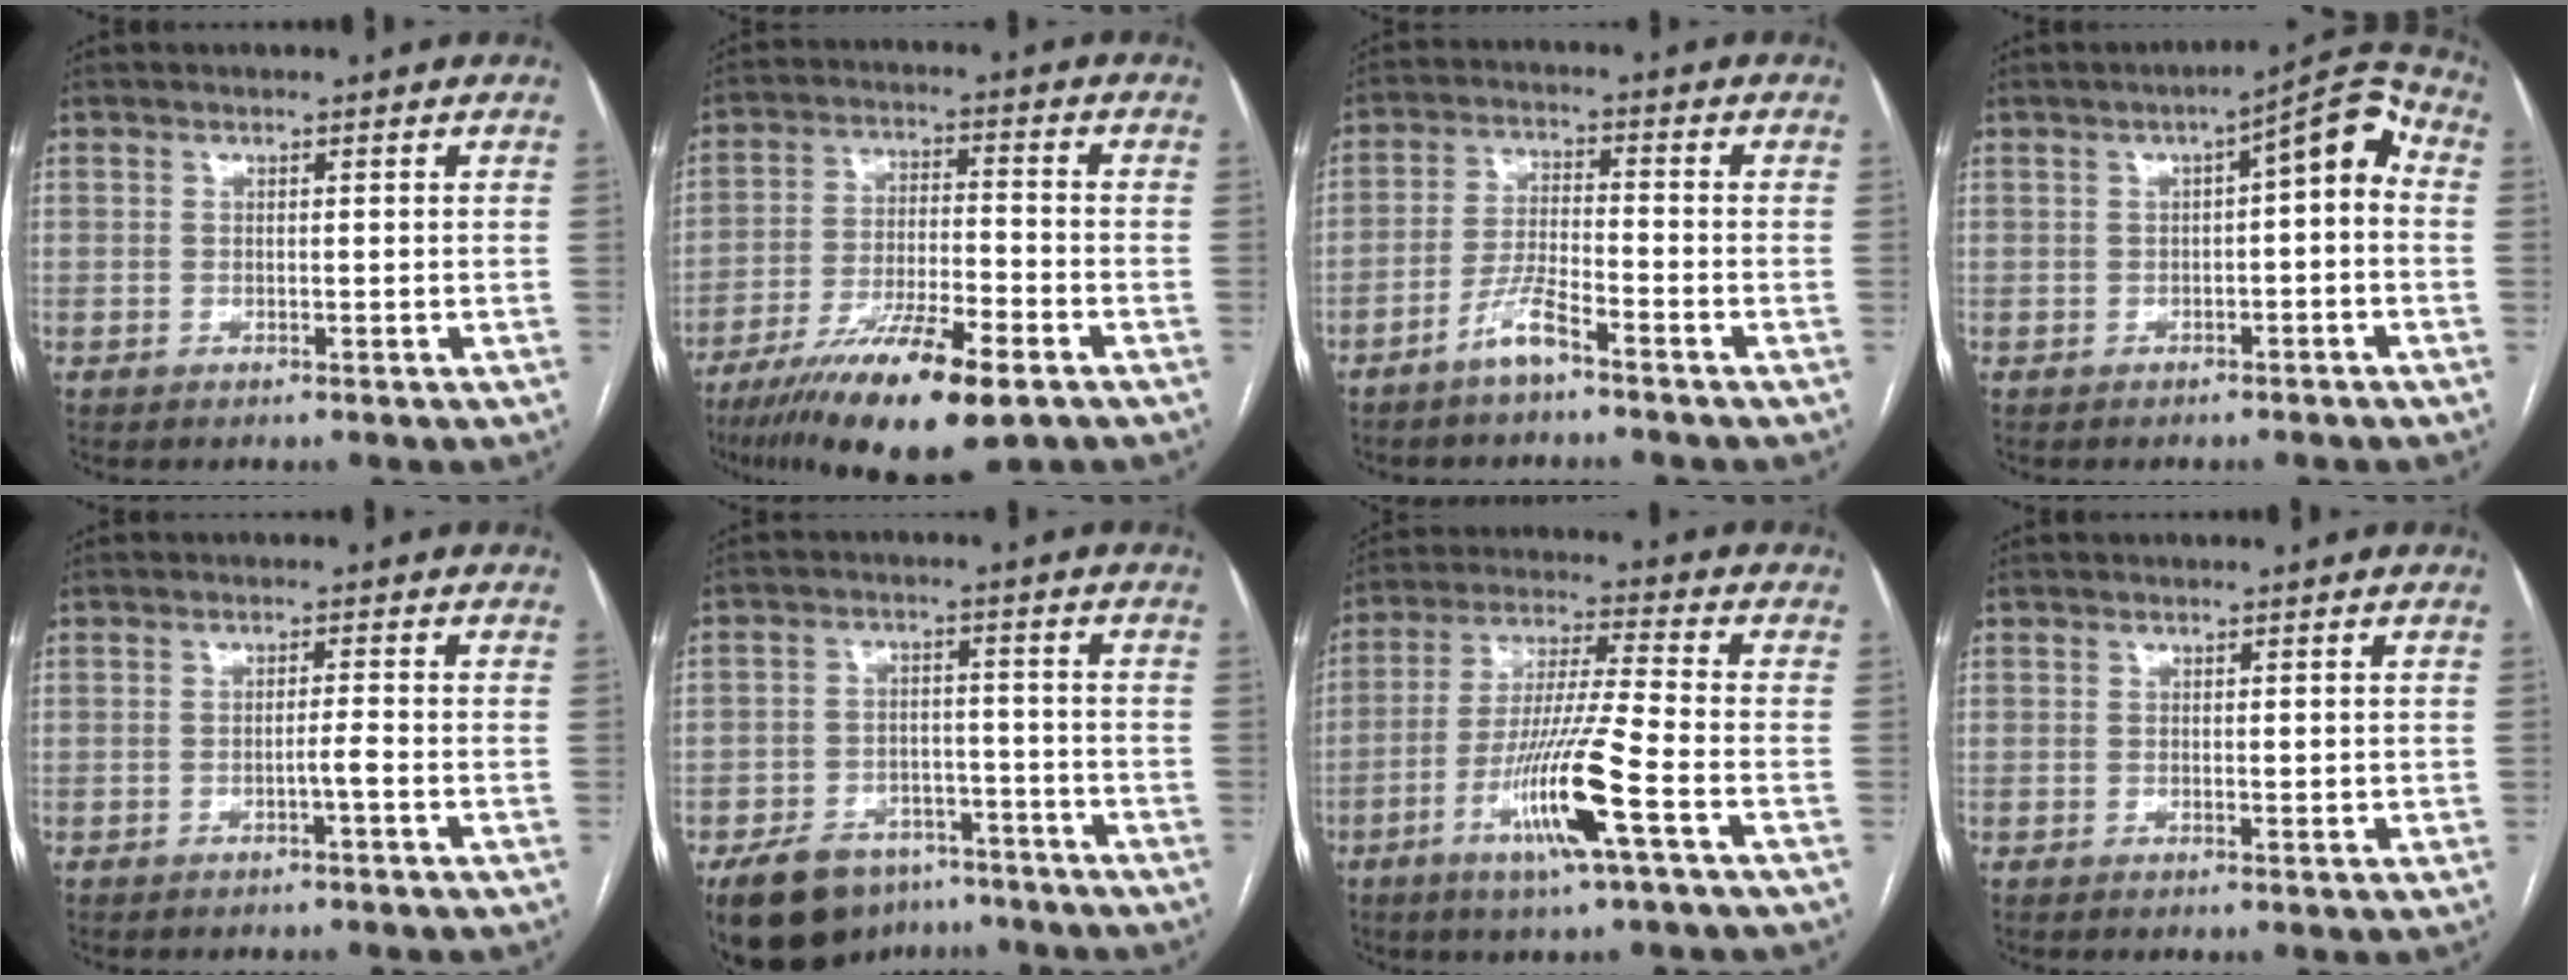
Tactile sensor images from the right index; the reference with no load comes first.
{"total": 15.3, "force": [-9.6, 2.3, 11.7], "torque": [-0.211, -0.032, -0.165]}
{"total": 5.3, "force": [-3.8, 0.5, 3.6], "torque": [-0.079, -0.001, -0.076]}
{"total": 7.5, "force": [0.2, 2.0, 7.2], "torque": [-0.098, 0.037, -0.001]}
{"total": 1.5, "force": [-0.8, -0.3, 1.3], "torque": [-0.022, 0.001, -0.014]}
{"total": 12.5, "force": [-9.1, 7.0, 4.9], "torque": [-0.078, 0.013, -0.140]}
{"total": 12.9, "force": [-5.3, -0.6, 11.8], "torque": [-0.233, -0.015, -0.103]}
{"total": 1.4, "force": [0.2, 0.6, 1.3], "torque": [-0.019, -0.003, 0.006]}